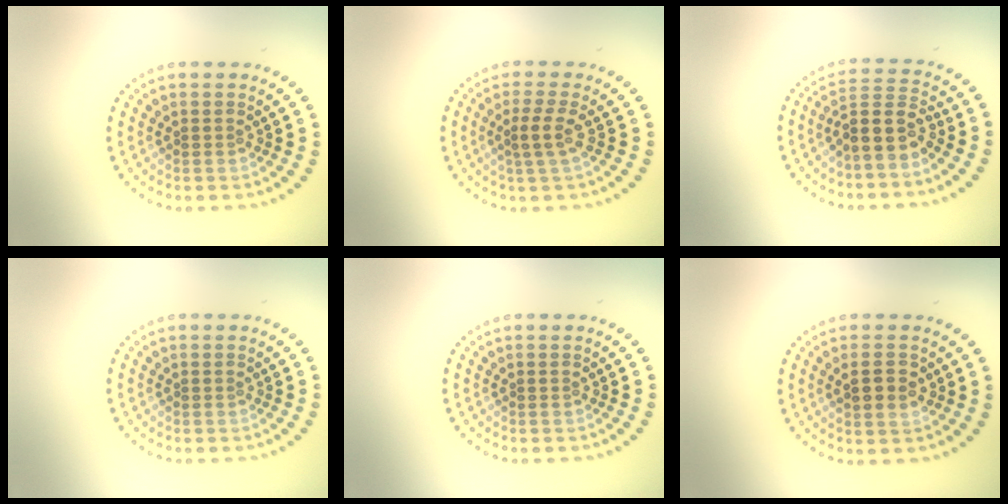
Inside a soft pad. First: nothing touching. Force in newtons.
{"total": 1.8, "press": 1.4, "slide": 1.0}
{"total": 3.6, "press": 3.1, "slide": 1.9}
{"total": 0.0}
{"total": 0.0}
{"total": 2.6, "press": 2.6, "slide": 0.3}